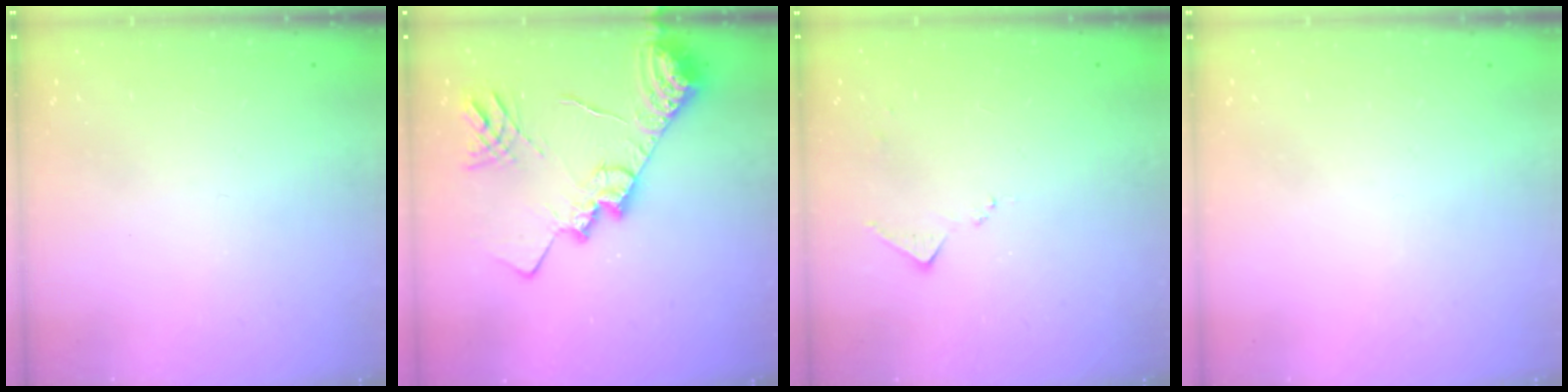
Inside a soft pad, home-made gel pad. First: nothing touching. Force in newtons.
{"total": 19.2, "press": 19.1, "slide": 1.6}
{"total": 6.7, "press": 6.7, "slide": 0.8}
{"total": 0.0}